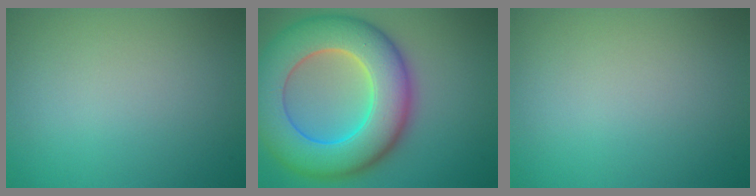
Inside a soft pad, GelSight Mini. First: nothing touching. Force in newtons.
{"total": 11.9, "press": 11.9, "slide": 0.3}
{"total": 0.0}